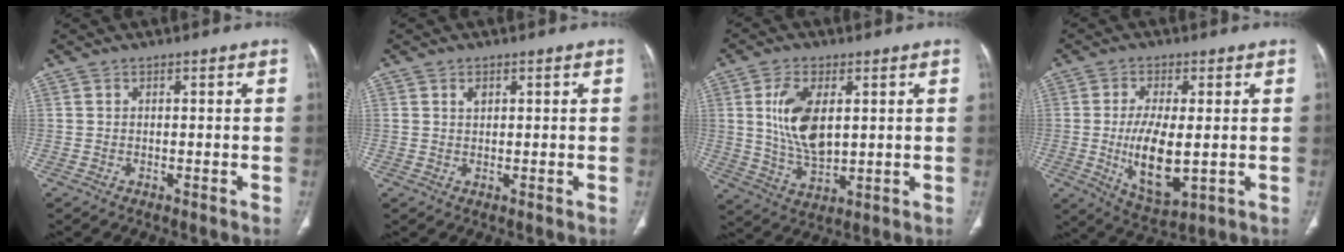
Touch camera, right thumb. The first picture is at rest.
{"total": 1.6, "force": [0.8, 1.0, 0.9], "torque": [-0.011, -0.003, 0.016]}
{"total": 11.4, "force": [2.4, 6.0, 9.5], "torque": [-0.176, -0.017, 0.052]}
{"total": 11.5, "force": [-0.9, 4.7, 10.5], "torque": [-0.193, -0.022, -0.003]}